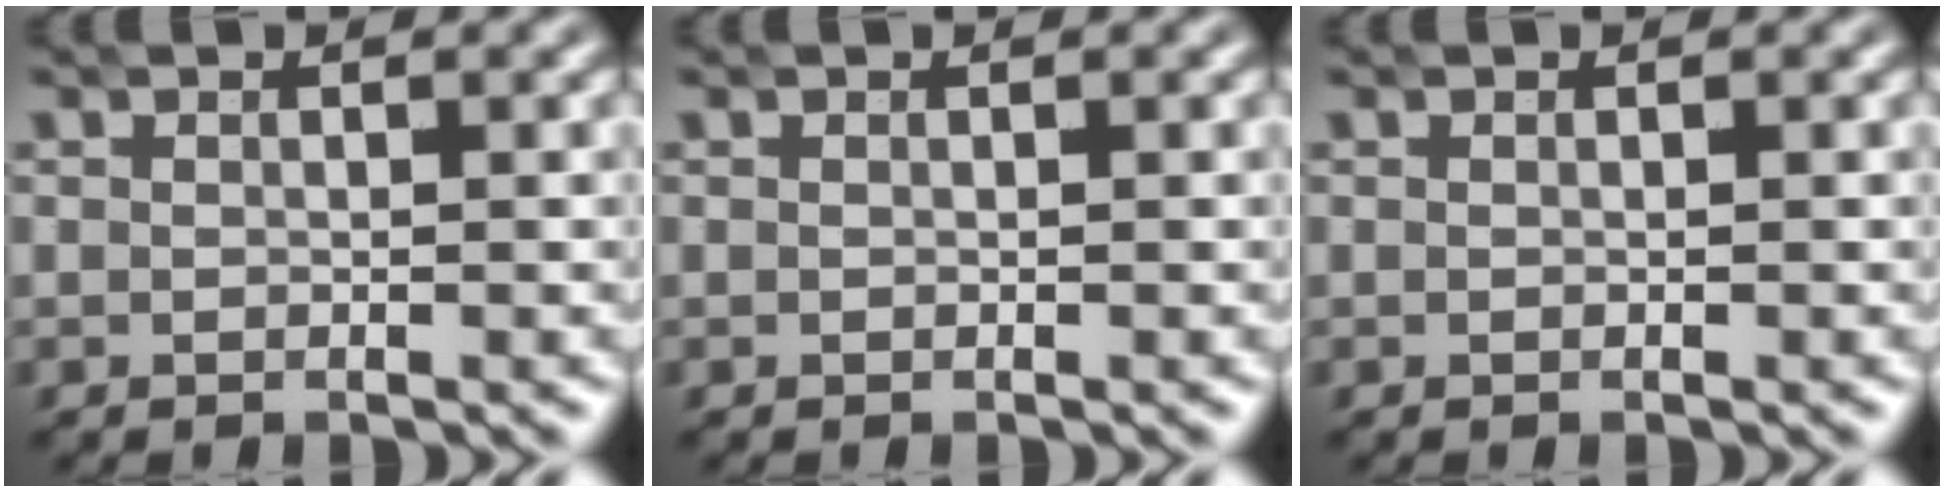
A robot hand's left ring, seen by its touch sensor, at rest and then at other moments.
{"total": 0.0}
{"total": 0.0}